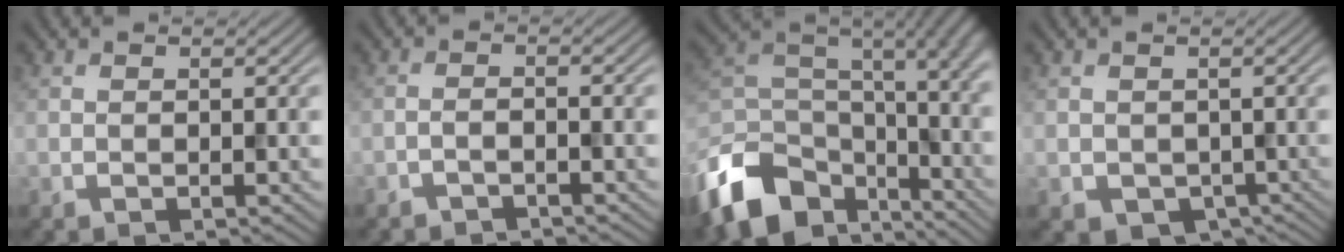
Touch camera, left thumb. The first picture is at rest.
{"total": 1.3, "force": [-1.3, 0.2, 0.4], "torque": [0.005, 0.006, -0.027]}
{"total": 13.9, "force": [-9.2, 7.8, 6.9], "torque": [-0.186, -0.017, -0.156]}
{"total": 2.1, "force": [-0.5, 2.0, 0.5], "torque": [-0.016, -0.021, 0.001]}